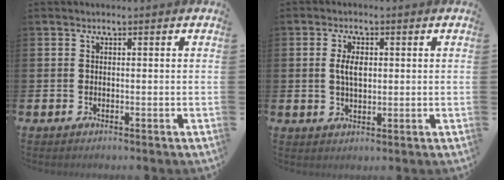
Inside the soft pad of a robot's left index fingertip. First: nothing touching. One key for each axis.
{"total": 3.4, "fx": 0.8, "fy": 1.8, "fz": 2.8, "tx": -0.049, "ty": 0.006, "tz": 0.009}